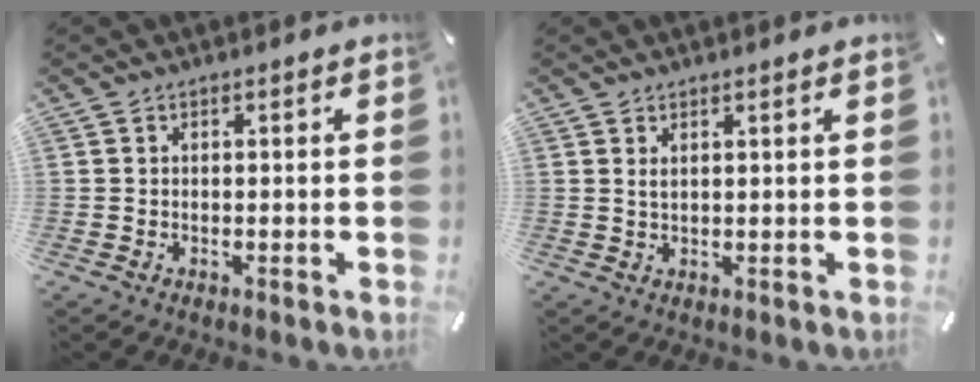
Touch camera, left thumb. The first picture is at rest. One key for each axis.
{"total": 1.5, "fx": 1.0, "fy": 0.1, "fz": 1.1, "tx": -0.024, "ty": -0.001, "tz": 0.017}